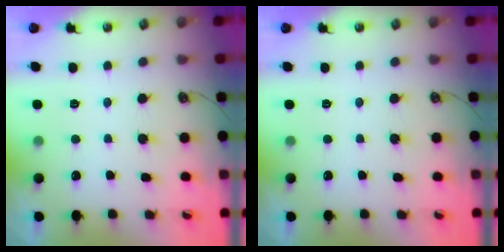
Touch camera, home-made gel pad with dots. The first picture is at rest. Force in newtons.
{"total": 0.0}